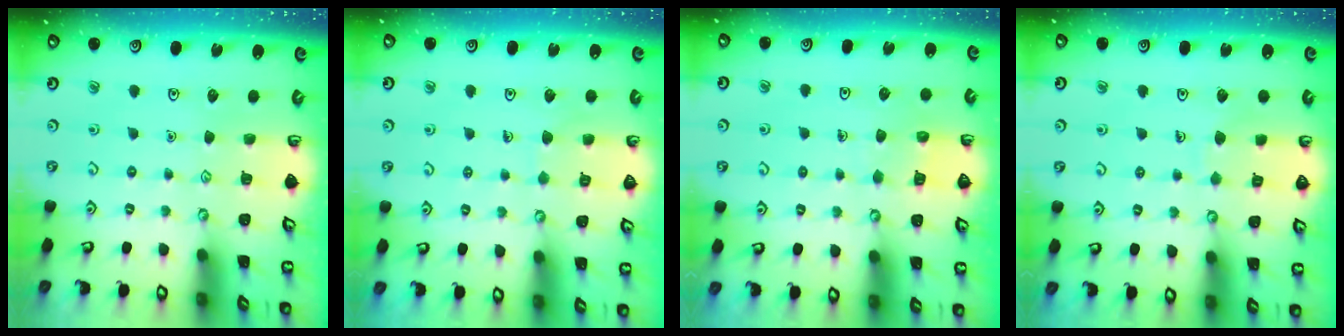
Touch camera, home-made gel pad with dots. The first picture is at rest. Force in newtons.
{"total": 4.6, "press": 4.6, "slide": 0.3}
{"total": 5.2, "press": 5.2, "slide": 0.3}
{"total": 4.4, "press": 4.4, "slide": 0.3}